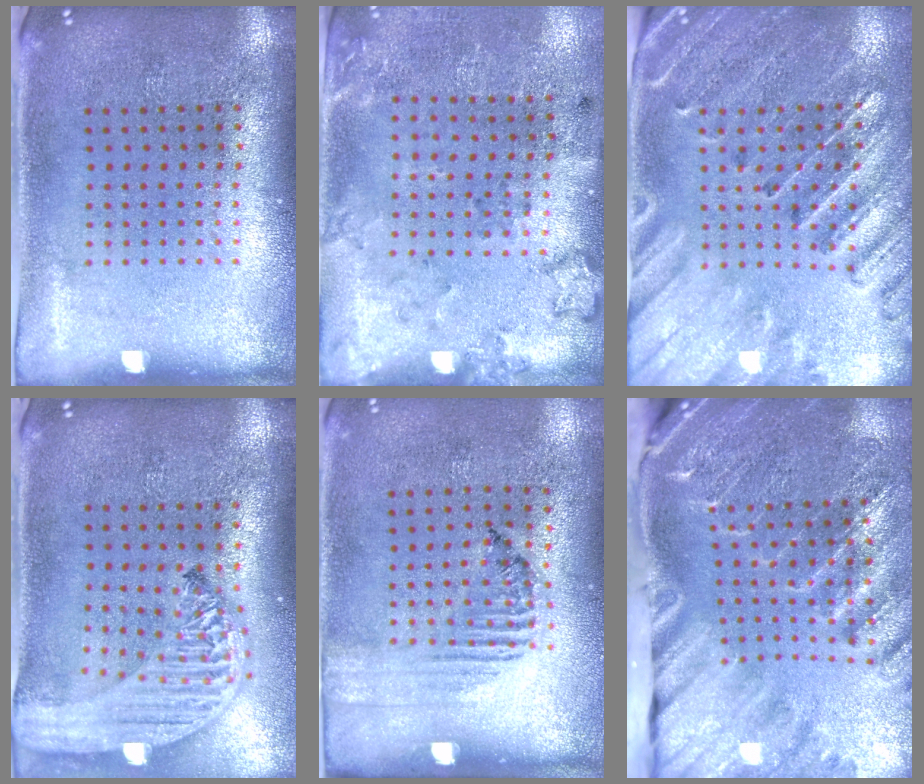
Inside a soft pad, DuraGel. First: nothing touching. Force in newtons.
{"total": 2.0, "press": 1.4, "slide": 1.5}
{"total": 2.7, "press": 2.6, "slide": 0.8}
{"total": 3.2, "press": 2.5, "slide": 2.0}
{"total": 1.5, "press": 1.1, "slide": 1.1}
{"total": 3.3, "press": 3.1, "slide": 0.9}